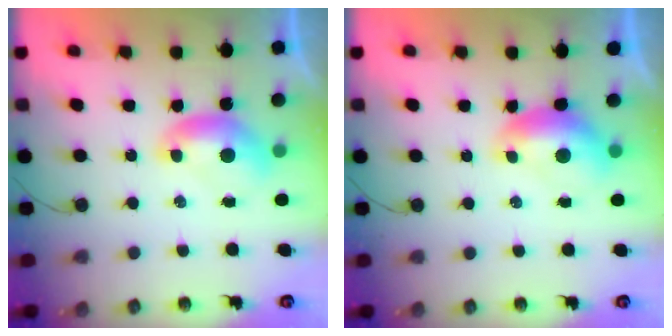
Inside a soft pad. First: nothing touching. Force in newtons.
{"total": 0.7, "press": 0.6, "slide": 0.4}